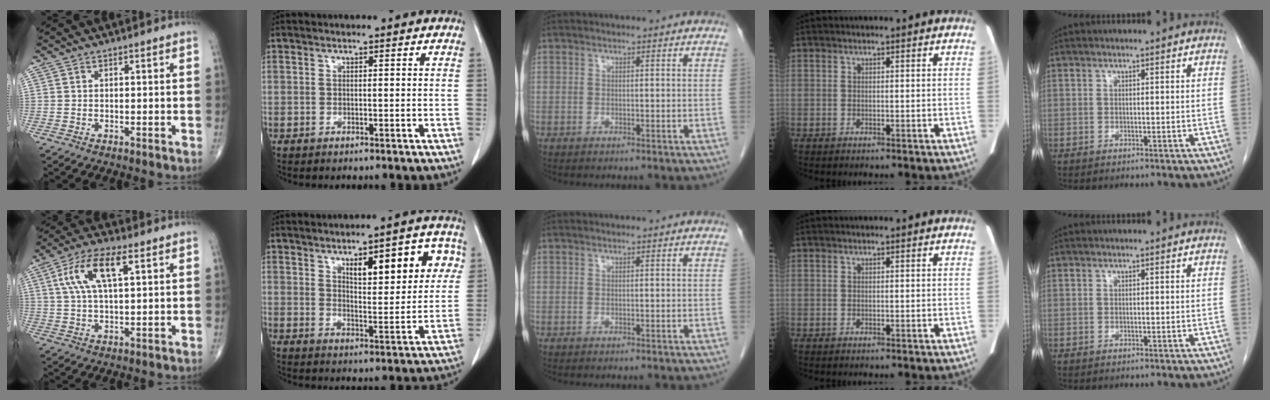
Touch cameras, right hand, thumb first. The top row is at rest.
{"thumb": {"total": 10.6, "force": [3.7, 4.0, 9.1], "torque": [-0.187, 0.010, 0.069]}, "index": {"total": 11.8, "force": [4.8, 3.7, 10.1], "torque": [-0.131, 0.015, 0.070]}, "middle": {"total": 0.7, "force": [-0.7, 0.2, 0.3], "torque": [-0.003, -0.001, -0.009]}}